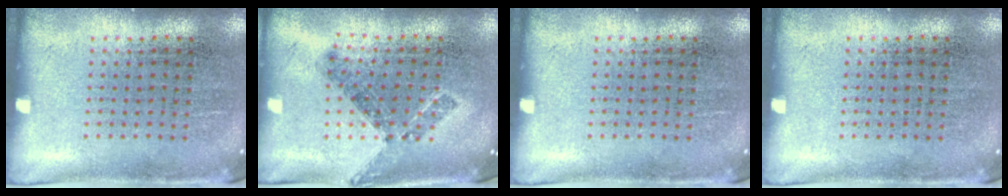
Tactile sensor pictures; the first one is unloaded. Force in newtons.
{"total": 0.8, "press": 0.7, "slide": 0.3}
{"total": 0.0}
{"total": 0.0}